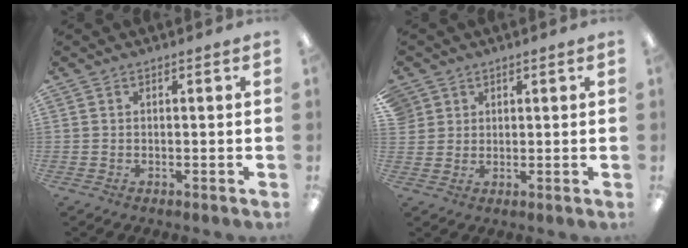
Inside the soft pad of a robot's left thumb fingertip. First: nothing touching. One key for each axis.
{"total": 3.2, "fx": 1.8, "fy": 2.7, "fz": 0.0, "tx": -0.003, "ty": 0.001, "tz": 0.032}